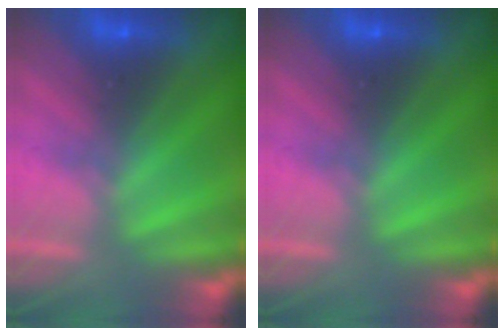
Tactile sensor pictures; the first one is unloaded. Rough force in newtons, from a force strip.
{"total": 0.0}